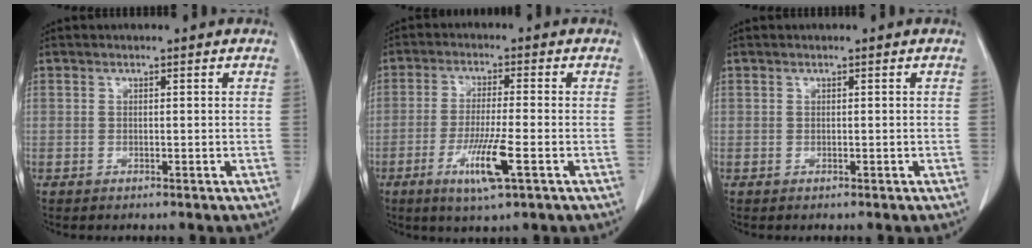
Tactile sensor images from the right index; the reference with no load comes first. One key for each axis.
{"total": 7.8, "fx": -3.2, "fy": 0.1, "fz": 7.1, "tx": -0.135, "ty": -0.019, "tz": -0.056}
{"total": 0.0}